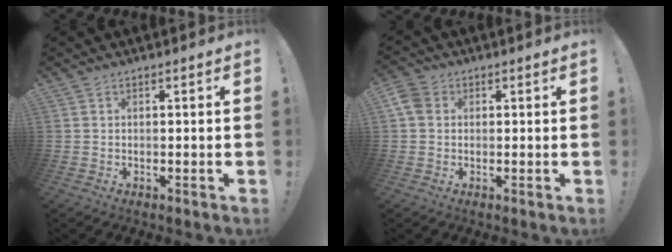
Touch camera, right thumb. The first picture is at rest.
{"total": 5.4, "force": [1.3, 4.2, 3.1], "torque": [-0.059, 0.007, 0.028]}